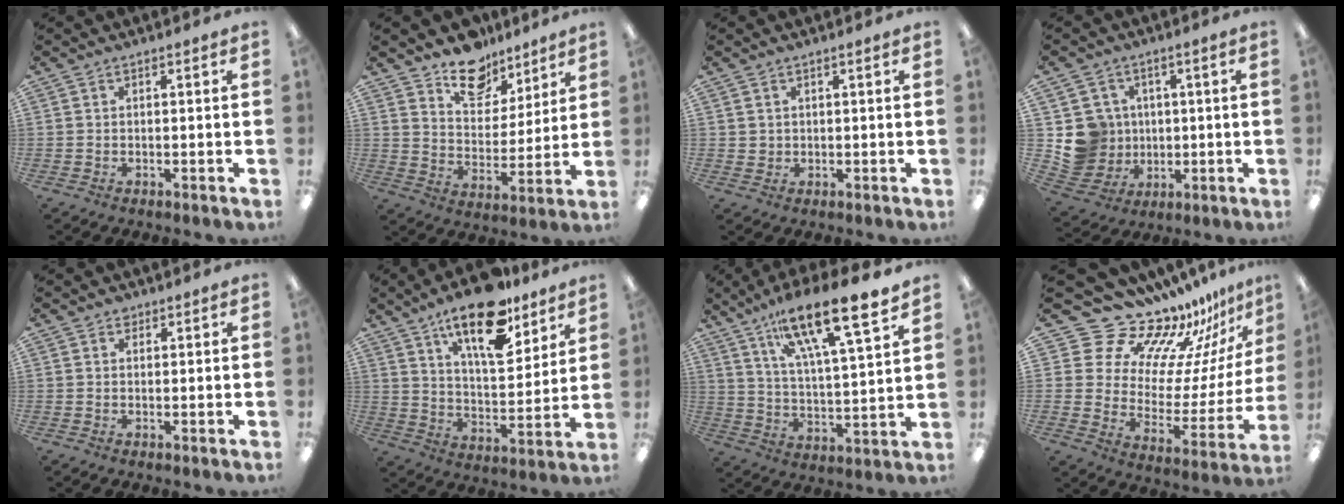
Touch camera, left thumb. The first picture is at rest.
{"total": 13.0, "force": [10.3, 6.9, 3.8], "torque": [-0.054, -0.070, 0.191]}
{"total": 1.4, "force": [0.9, 1.1, 0.2], "torque": [-0.005, 0.002, 0.016]}
{"total": 9.8, "force": [1.2, 9.6, 1.5], "torque": [-0.053, -0.002, 0.039]}
{"total": 1.2, "force": [0.9, 0.7, 0.4], "torque": [0.000, -0.003, 0.015]}
{"total": 18.8, "force": [13.1, 7.3, 11.4], "torque": [-0.180, -0.072, 0.217]}
{"total": 18.1, "force": [13.0, 3.7, 12.0], "torque": [-0.195, -0.078, 0.210]}
{"total": 19.3, "force": [17.2, 8.0, 3.8], "torque": [-0.080, -0.150, 0.315]}